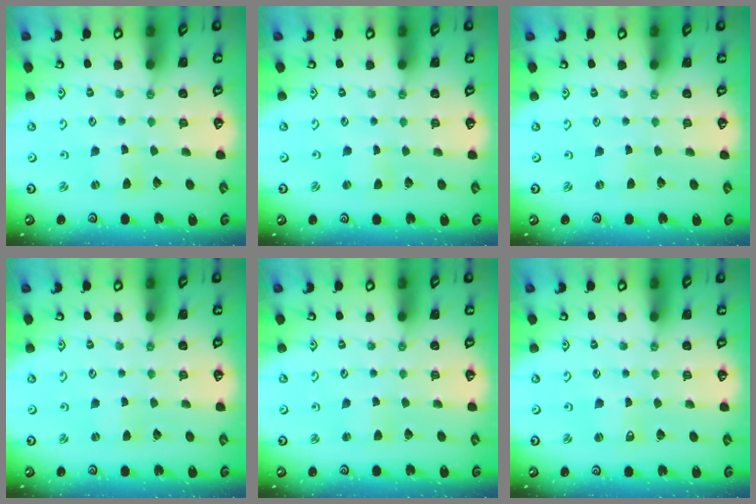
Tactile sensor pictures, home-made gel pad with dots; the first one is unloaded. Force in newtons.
{"total": 0.6, "press": 0.5, "slide": 0.2}
{"total": 0.0}
{"total": 0.0}
{"total": 2.7, "press": 2.7, "slide": 0.3}
{"total": 0.6, "press": 0.6, "slide": 0.1}